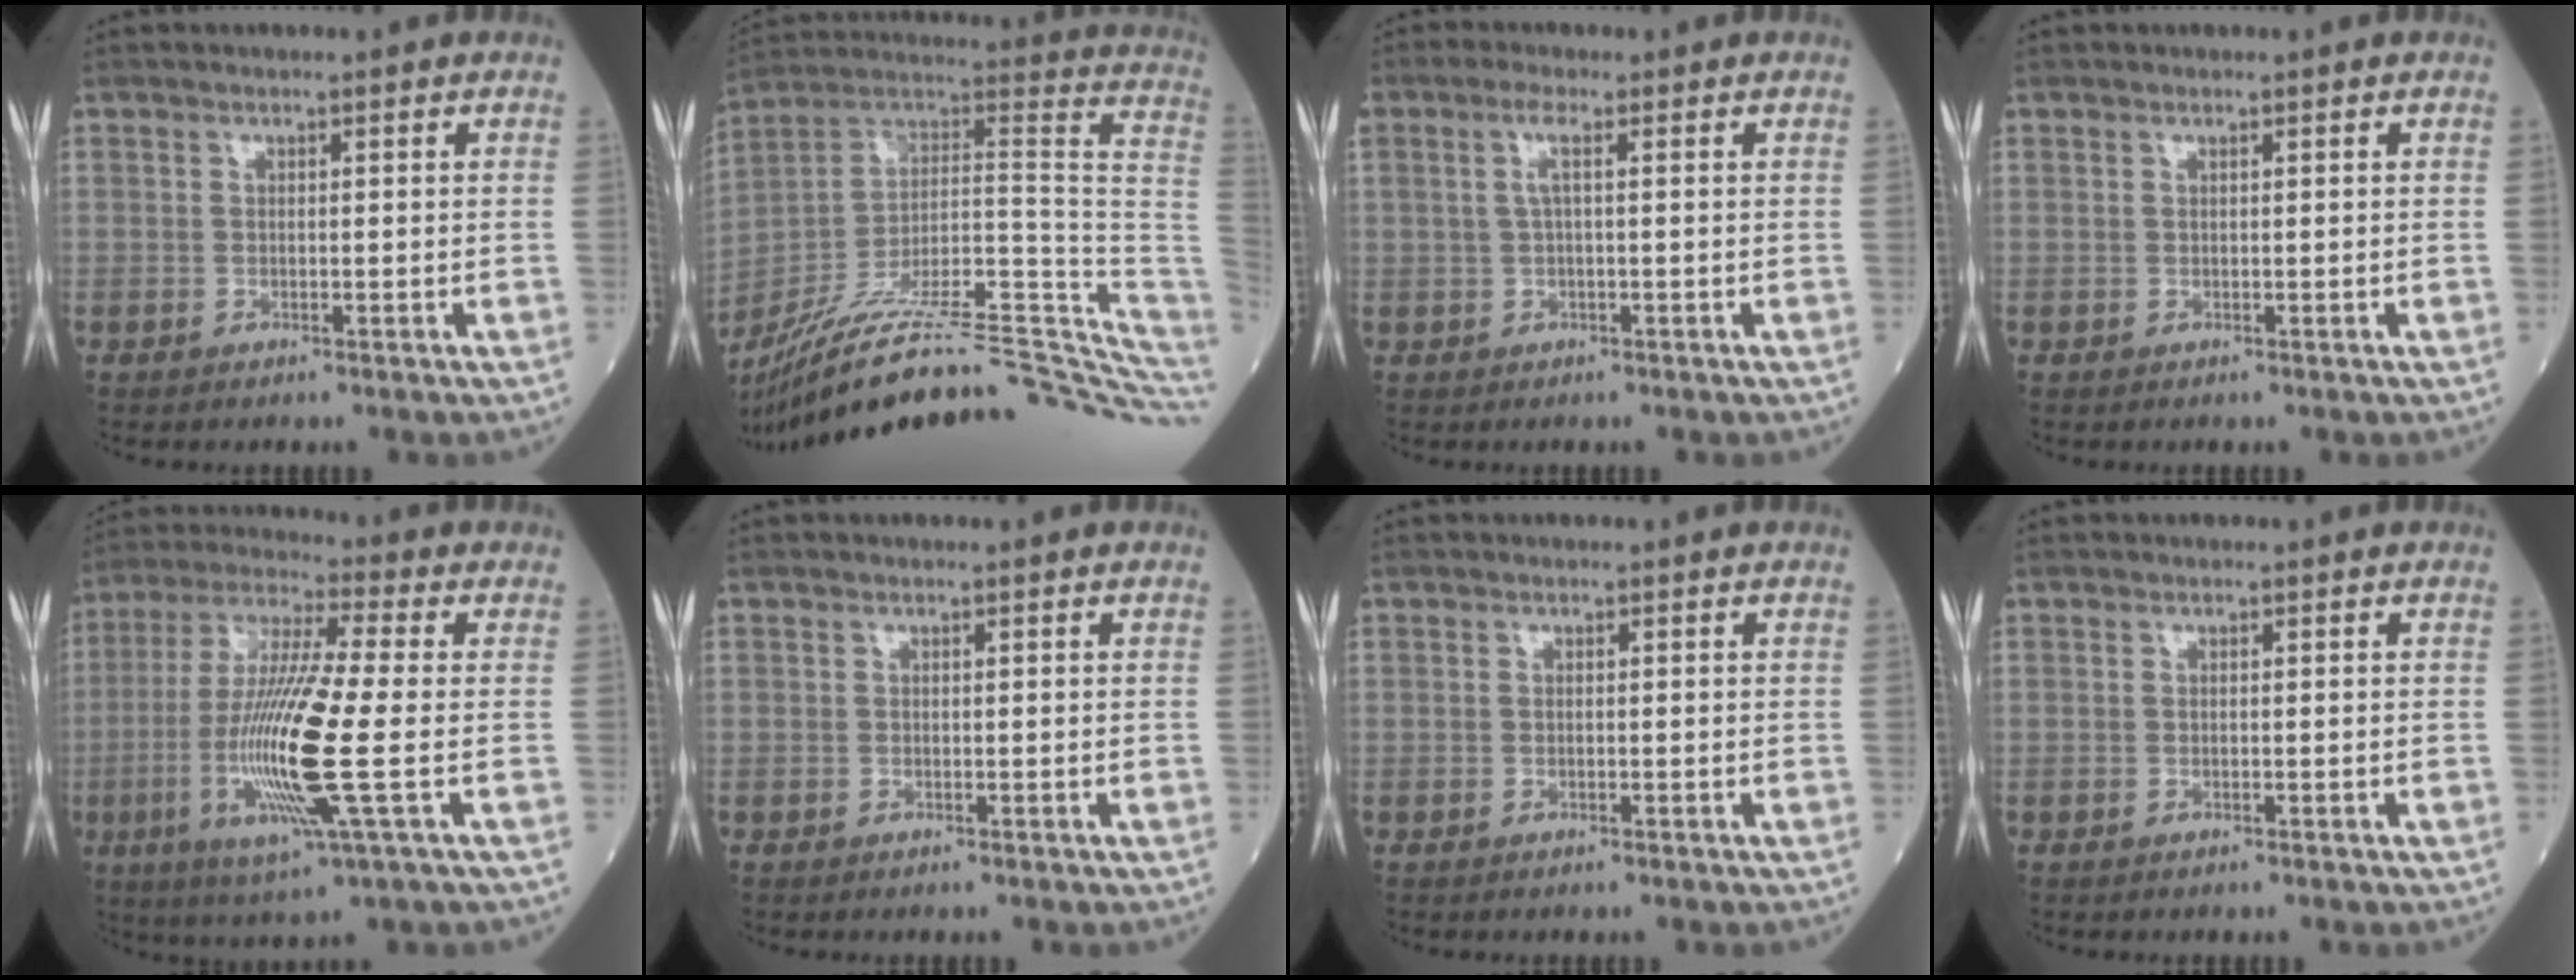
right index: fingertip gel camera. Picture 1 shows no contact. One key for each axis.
{"total": 32.4, "fx": -27.0, "fy": 3.3, "fz": 17.5, "tx": -0.177, "ty": 0.011, "tz": -0.395}
{"total": 2.3, "fx": 0.6, "fy": 0.2, "fz": 2.3, "tx": -0.056, "ty": 0.012, "tz": 0.012}
{"total": 0.0}
{"total": 16.4, "fx": -2.9, "fy": 0.5, "fz": 16.2, "tx": -0.333, "ty": -0.015, "tz": -0.061}
{"total": 0.0}
{"total": 0.0}
{"total": 0.0}